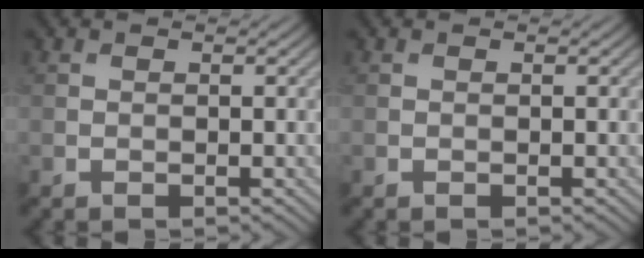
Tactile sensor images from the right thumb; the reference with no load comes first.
{"total": 0.0}